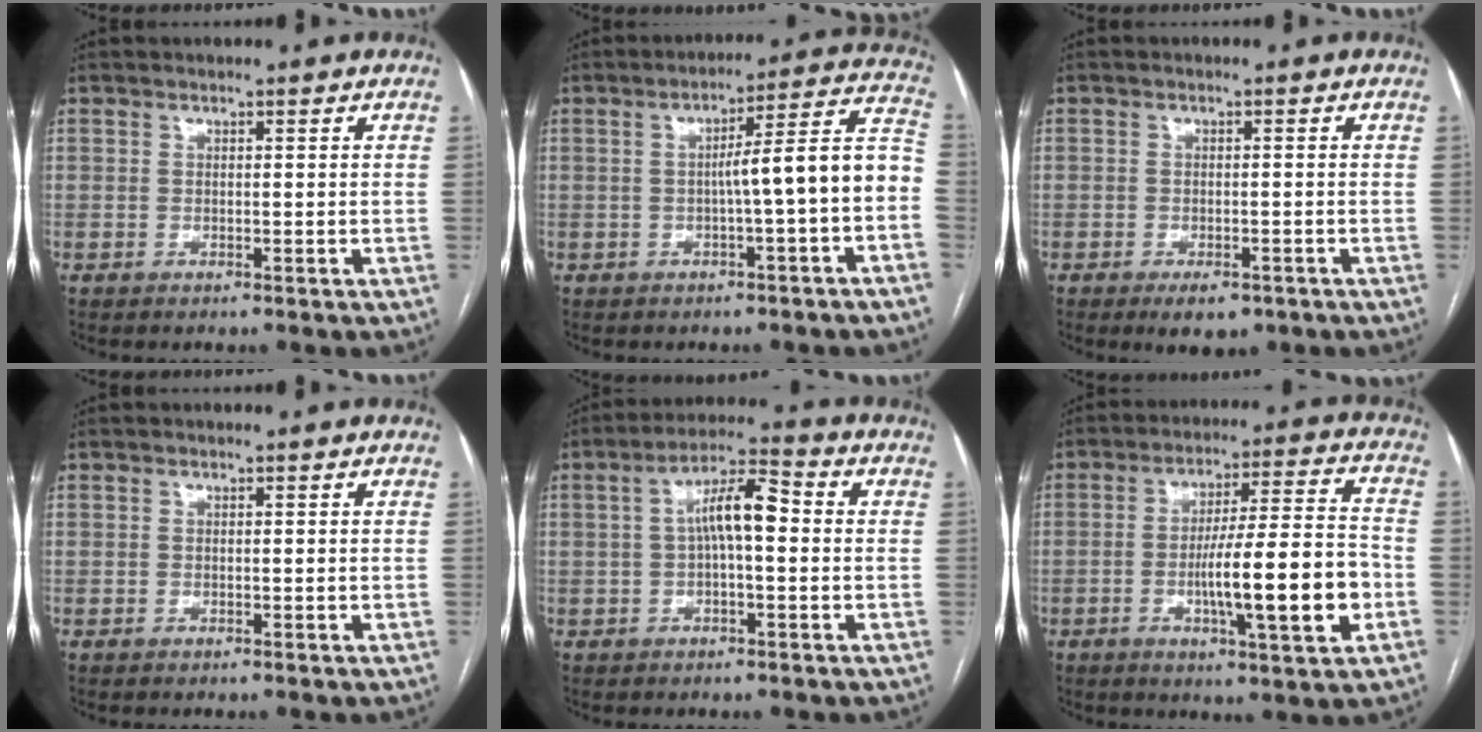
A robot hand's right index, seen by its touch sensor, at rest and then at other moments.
{"total": 10.3, "force": [-2.1, -0.4, 10.1], "torque": [-0.132, 0.034, -0.031]}
{"total": 4.1, "force": [-2.6, 2.0, 2.5], "torque": [-0.033, -0.002, -0.030]}
{"total": 0.0}
{"total": 7.7, "force": [0.5, 1.9, 7.4], "torque": [-0.135, 0.029, 0.005]}
{"total": 14.8, "force": [-3.7, 1.1, 14.3], "torque": [-0.230, 0.005, -0.054]}